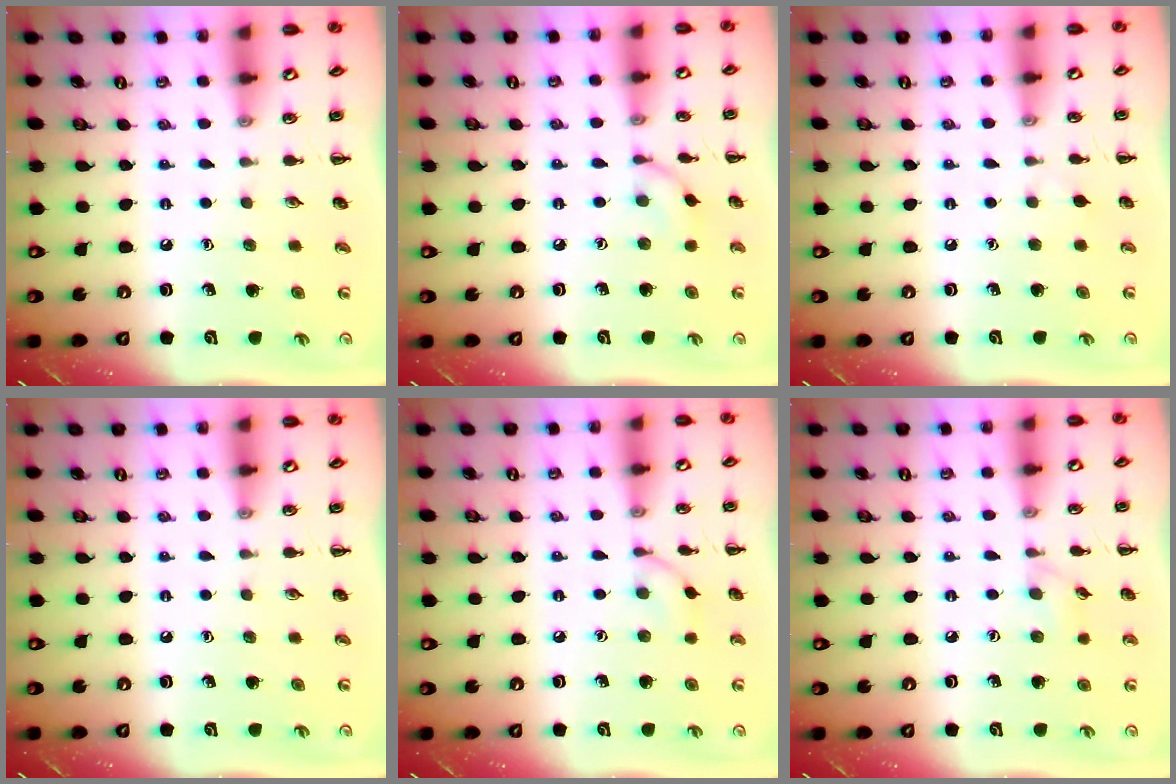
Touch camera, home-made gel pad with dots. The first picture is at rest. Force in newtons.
{"total": 6.4, "press": 6.4, "slide": 0.8}
{"total": 2.6, "press": 2.3, "slide": 1.1}
{"total": 0.0}
{"total": 4.6, "press": 4.4, "slide": 1.3}
{"total": 5.4, "press": 5.0, "slide": 2.1}